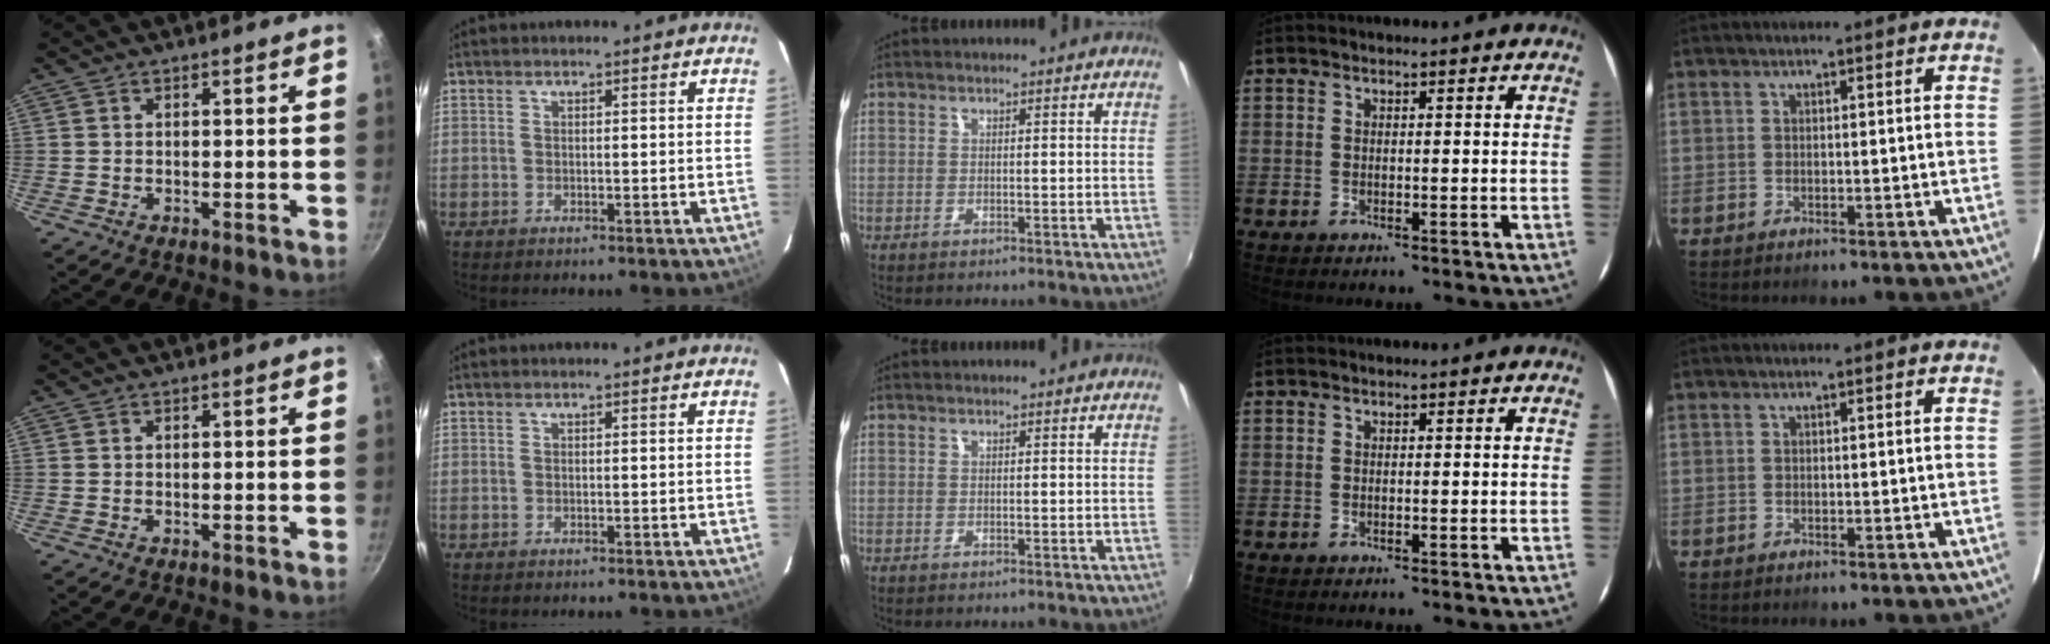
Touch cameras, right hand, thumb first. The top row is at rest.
{}